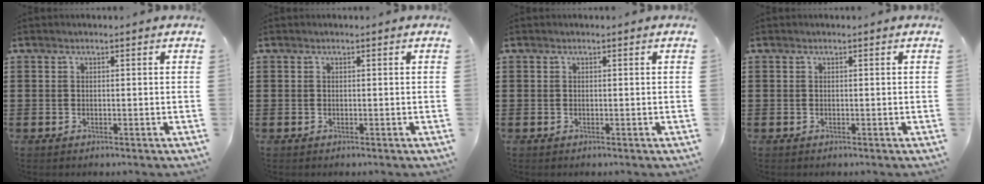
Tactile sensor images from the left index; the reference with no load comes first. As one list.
[{"total": 0.0}, {"total": 0.0}, {"total": 0.0}]